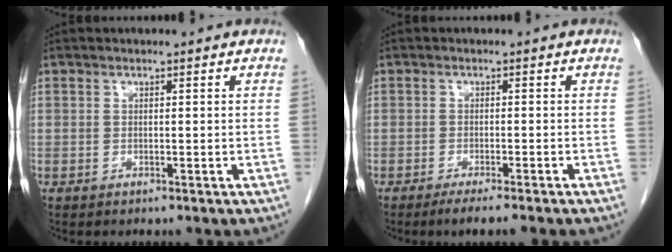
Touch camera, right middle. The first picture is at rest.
{"total": 4.3, "force": [-3.3, -0.3, 2.7], "torque": [-0.032, -0.007, -0.047]}